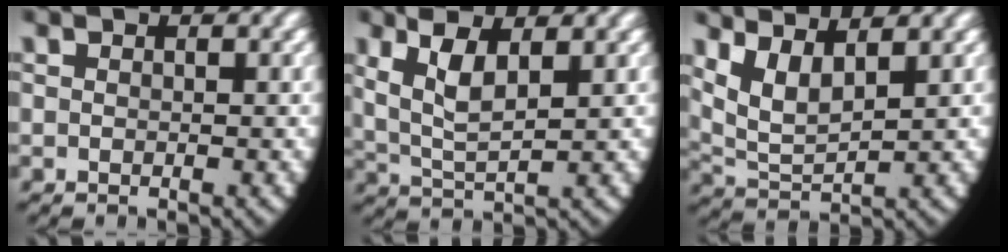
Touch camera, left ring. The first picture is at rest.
{"total": 6.3, "force": [1.8, 4.0, 4.5], "torque": [-0.117, -0.021, 0.039]}
{"total": 8.0, "force": [2.1, 6.2, 4.5], "torque": [-0.137, -0.023, 0.036]}